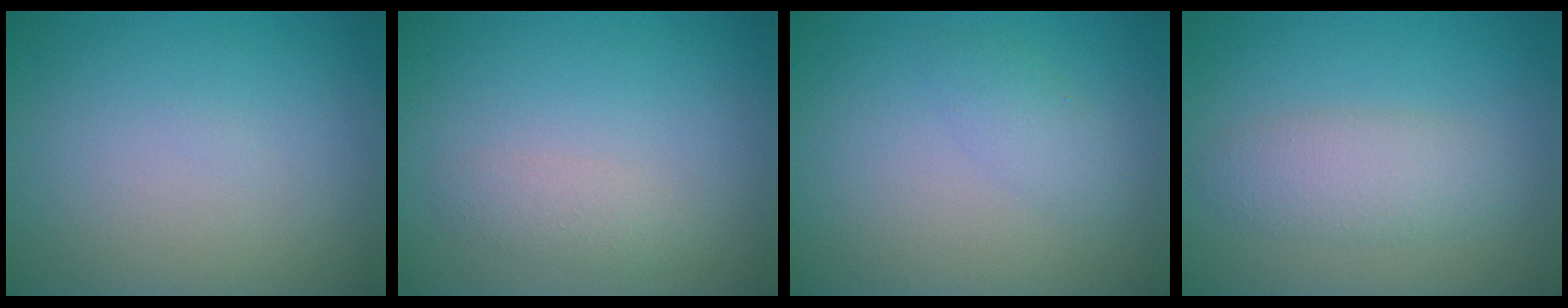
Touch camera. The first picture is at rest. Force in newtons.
{"total": 1.4, "press": 1.4, "slide": 0.1}
{"total": 0.7, "press": 0.7, "slide": 0.1}
{"total": 3.1, "press": 3.1, "slide": 0.1}